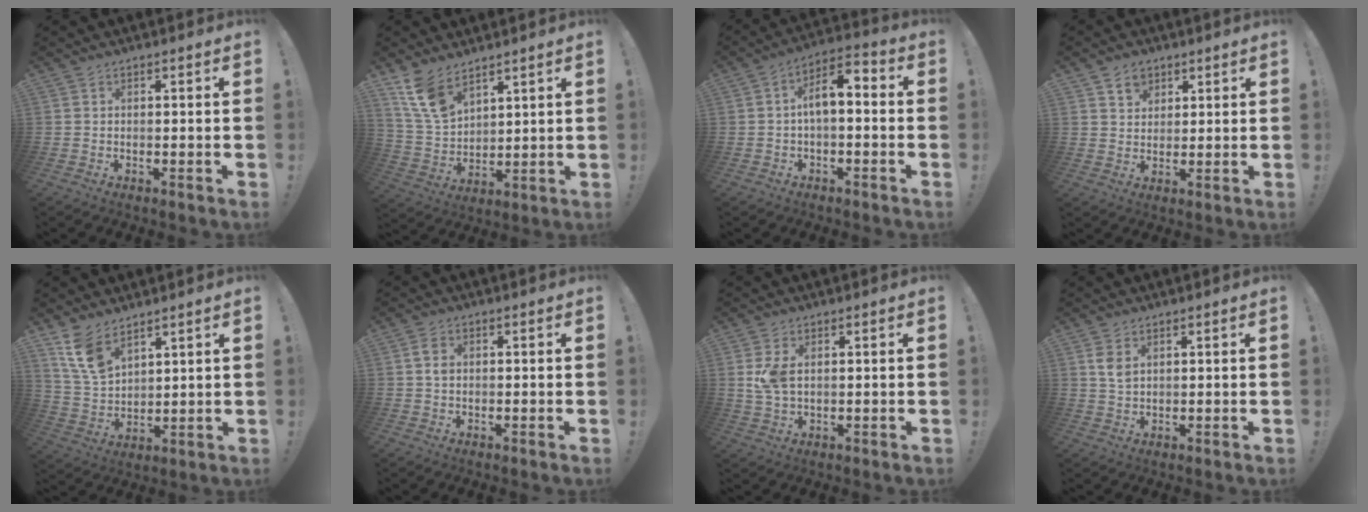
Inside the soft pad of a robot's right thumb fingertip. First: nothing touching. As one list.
[{"total": 11.5, "force": [8.2, 6.0, 5.5], "torque": [-0.114, -0.041, 0.163]}, {"total": 7.8, "force": [0.0, 3.4, 7.1], "torque": [-0.114, 0.006, 0.001]}, {"total": 6.0, "force": [3.5, 4.8, 1.0], "torque": [-0.005, -0.021, 0.064]}, {"total": 10.3, "force": [7.2, 5.3, 5.1], "torque": [-0.101, -0.035, 0.146]}, {"total": 2.7, "force": [0.4, 1.9, 1.9], "torque": [-0.036, 0.007, 0.007]}, {"total": 5.2, "force": [1.3, 3.0, 4.1], "torque": [-0.073, -0.002, 0.023]}, {"total": 4.0, "force": [1.7, 2.2, 2.8], "torque": [-0.044, -0.001, 0.030]}]